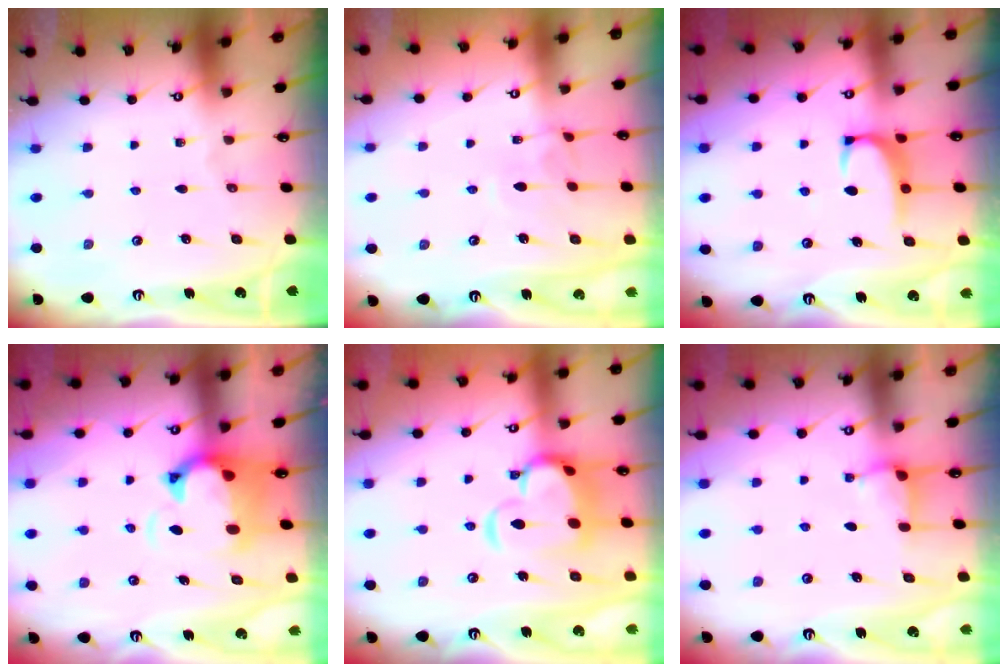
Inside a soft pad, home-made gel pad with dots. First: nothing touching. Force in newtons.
{"total": 3.0, "press": 3.0, "slide": 0.2}
{"total": 2.1, "press": 2.1, "slide": 0.6}
{"total": 3.1, "press": 2.8, "slide": 1.3}
{"total": 9.5, "press": 9.3, "slide": 1.9}
{"total": 3.7, "press": 3.7, "slide": 0.4}